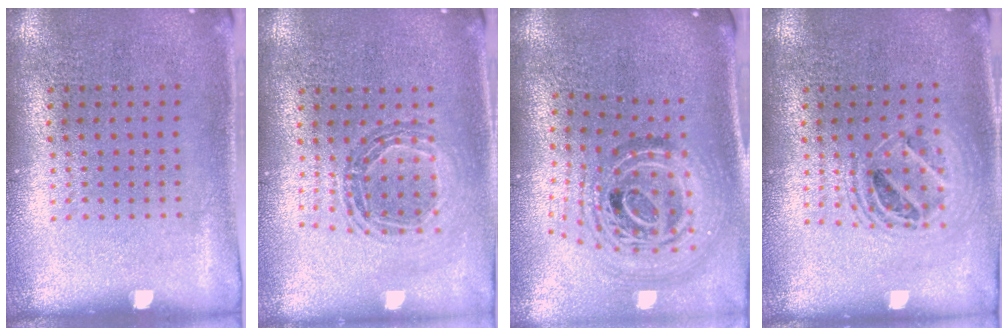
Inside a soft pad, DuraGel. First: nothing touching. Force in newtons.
{"total": 0.9, "press": 0.9, "slide": 0.1}
{"total": 2.1, "press": 1.6, "slide": 1.3}
{"total": 1.5, "press": 1.3, "slide": 0.7}